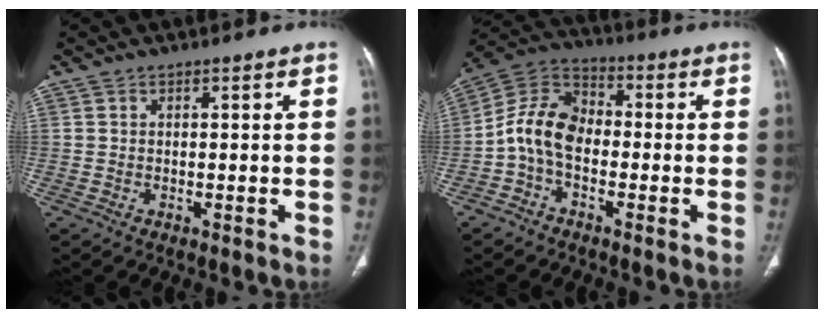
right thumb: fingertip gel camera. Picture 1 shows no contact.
{"total": 9.6, "force": [-1.9, 6.7, 6.7], "torque": [-0.114, 0.035, -0.053]}